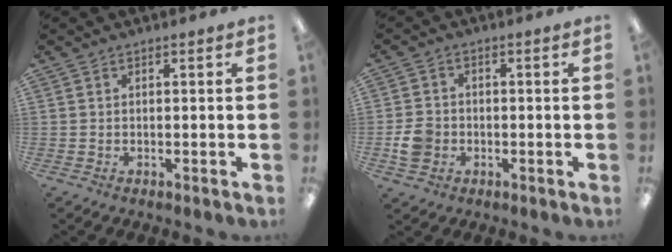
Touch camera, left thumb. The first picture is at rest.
{"total": 5.0, "force": [-1.4, 4.3, 2.3], "torque": [-0.036, 0.007, -0.025]}